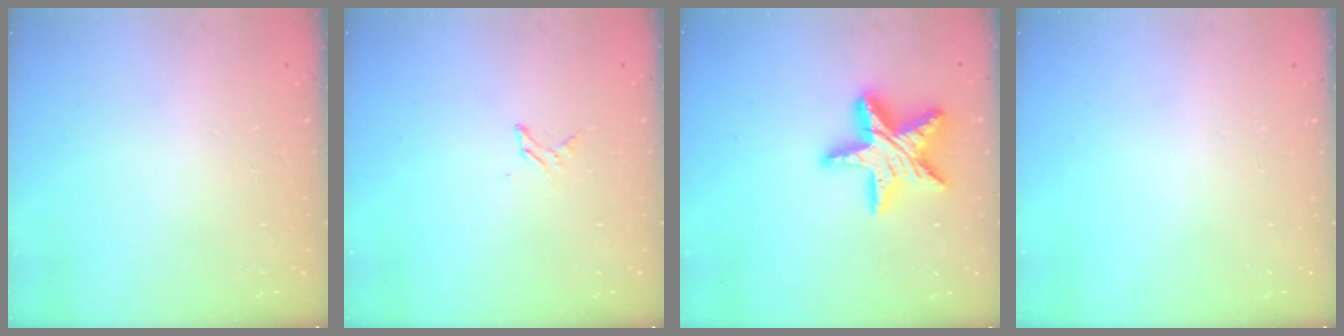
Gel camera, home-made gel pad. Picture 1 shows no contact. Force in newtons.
{"total": 2.9, "press": 2.9, "slide": 0.3}
{"total": 18.1, "press": 18.1, "slide": 1.4}
{"total": 0.0}